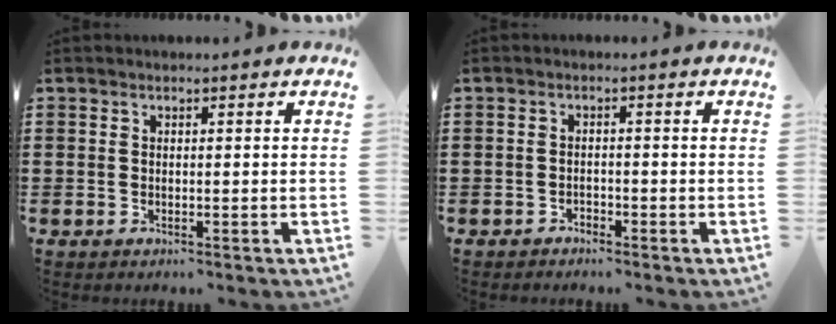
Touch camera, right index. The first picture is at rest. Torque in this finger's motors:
{"motor_torque": [-1.05, 1.09, 0.03, -0.01]}